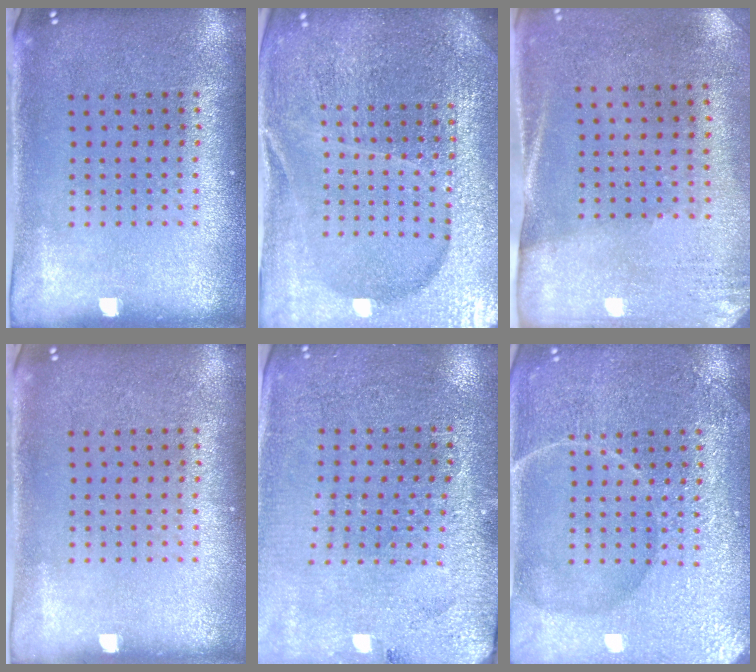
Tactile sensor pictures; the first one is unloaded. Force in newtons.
{"total": 5.3, "press": 4.8, "slide": 2.2}
{"total": 2.6, "press": 2.3, "slide": 1.3}
{"total": 0.0}
{"total": 2.8, "press": 2.8, "slide": 0.3}
{"total": 6.6, "press": 6.5, "slide": 0.9}